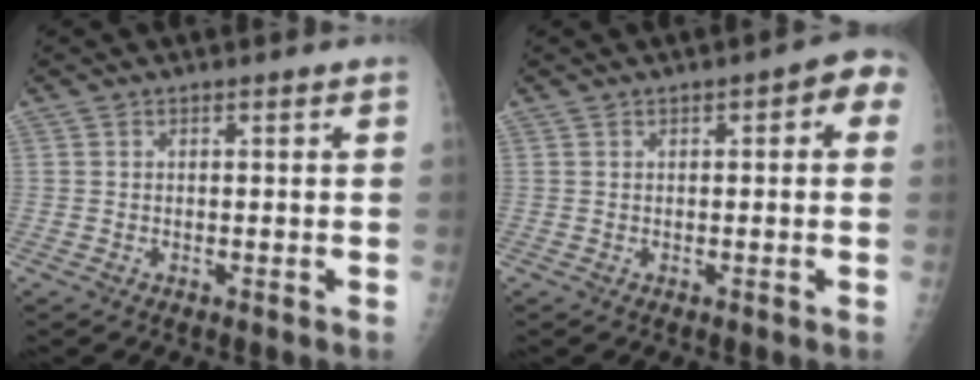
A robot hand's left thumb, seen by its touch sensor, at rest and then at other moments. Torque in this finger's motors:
{"motor_torque": [-0.24, -0.01, 0.05, -0.16, 0.04]}